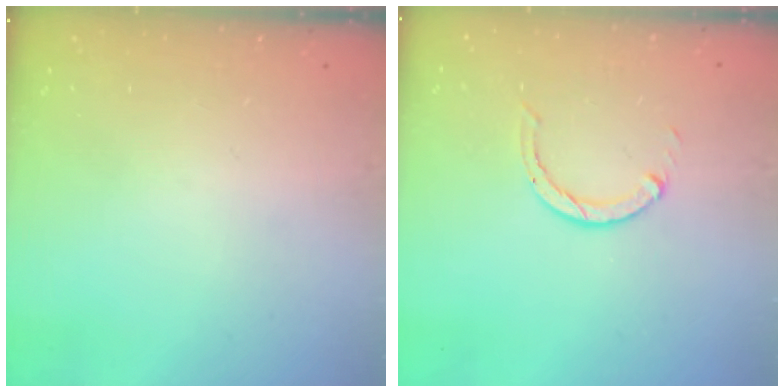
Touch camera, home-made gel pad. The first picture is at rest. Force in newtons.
{"total": 3.1, "press": 3.0, "slide": 0.4}